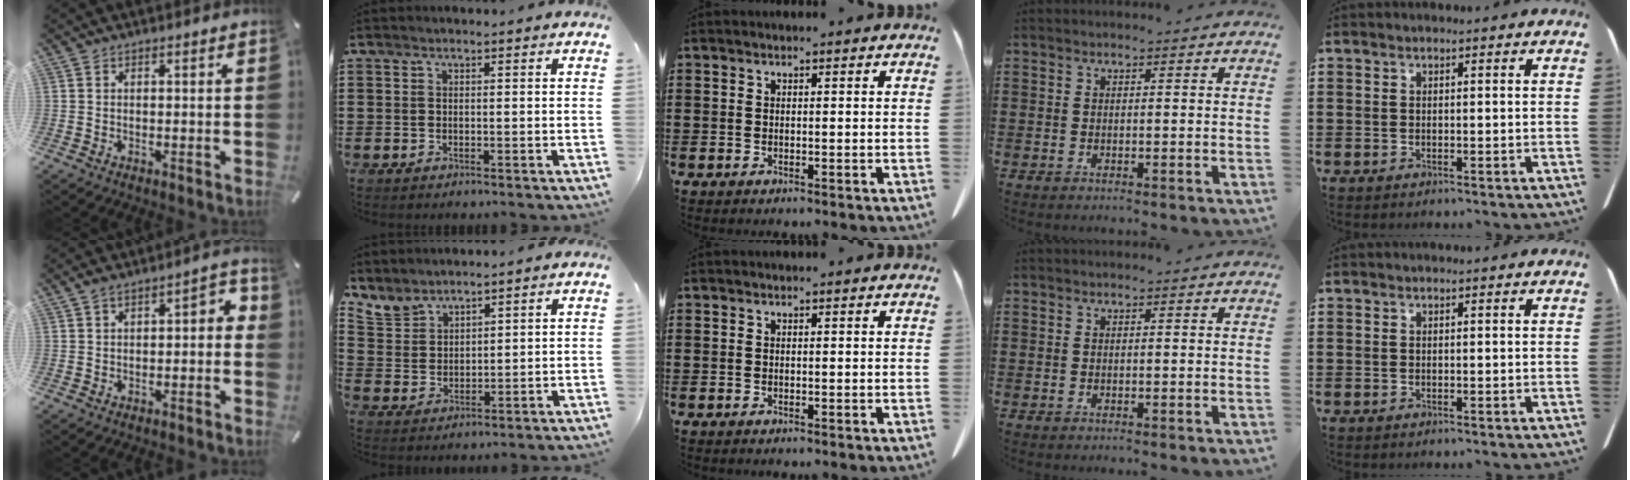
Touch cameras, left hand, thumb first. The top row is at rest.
{"thumb": {"total": 4.6, "force": [-1.0, 2.5, 3.7], "torque": [-0.059, 0.018, -0.024]}, "index": {"total": 4.2, "force": [3.9, 1.4, 0.5], "torque": [-0.027, -0.011, 0.076]}}